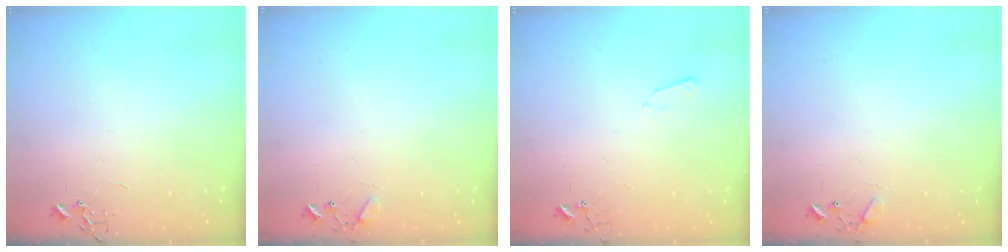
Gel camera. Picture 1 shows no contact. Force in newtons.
{"total": 6.9, "press": 6.9, "slide": 0.4}
{"total": 3.4, "press": 3.4, "slide": 0.4}
{"total": 6.9, "press": 6.9, "slide": 0.4}